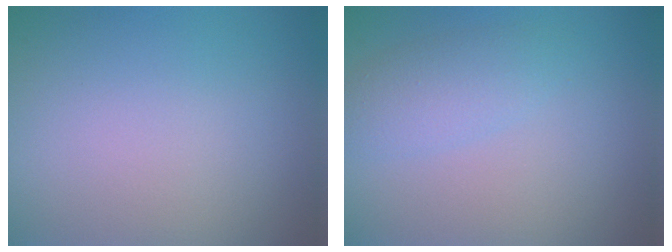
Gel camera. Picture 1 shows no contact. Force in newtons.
{"total": 2.4, "press": 2.4, "slide": 0.1}